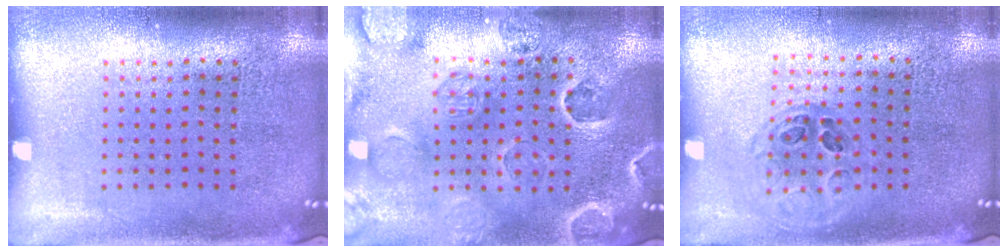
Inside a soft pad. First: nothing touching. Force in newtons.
{"total": 2.8, "press": 2.7, "slide": 0.6}
{"total": 1.0, "press": 0.9, "slide": 0.3}